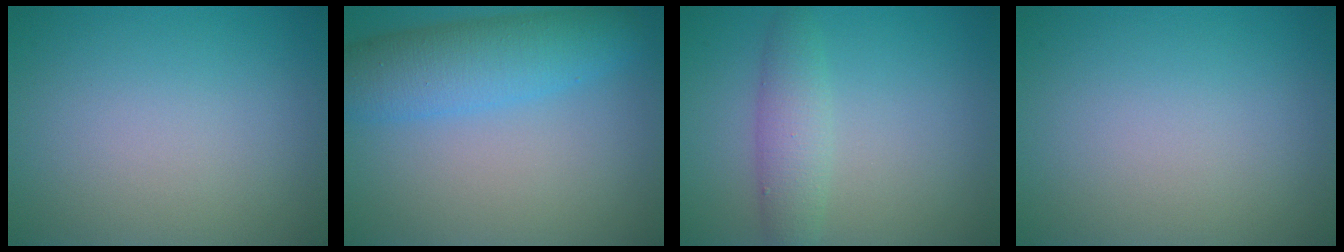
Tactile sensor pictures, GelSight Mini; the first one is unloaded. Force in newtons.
{"total": 6.0, "press": 6.0, "slide": 0.2}
{"total": 2.9, "press": 2.9, "slide": 0.0}
{"total": 0.0}